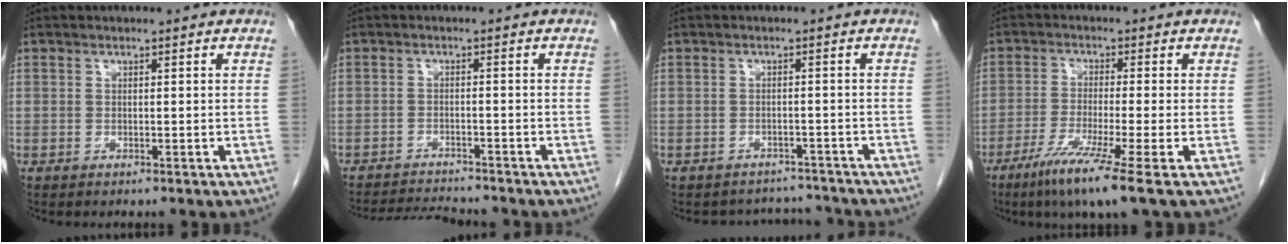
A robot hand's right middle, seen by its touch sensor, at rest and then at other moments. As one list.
[{"total": 6.8, "force": [-6.7, 0.1, 1.4], "torque": [-0.021, -0.010, -0.108]}, {"total": 5.2, "force": [-5.0, 1.5, -0.8], "torque": [0.010, 0.019, -0.061]}, {"total": 8.7, "force": [-5.2, -1.4, 6.8], "torque": [-0.124, -0.030, -0.097]}]